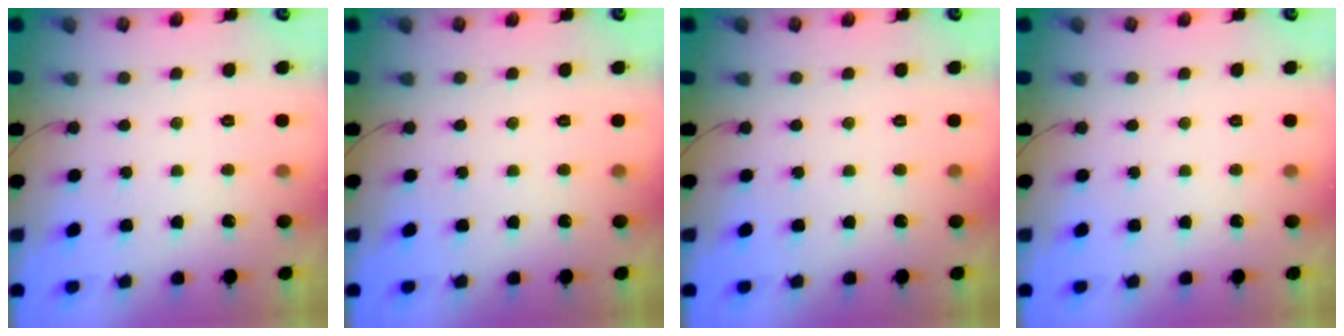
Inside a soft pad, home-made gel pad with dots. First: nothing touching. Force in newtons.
{"total": 0.0}
{"total": 0.0}
{"total": 0.0}